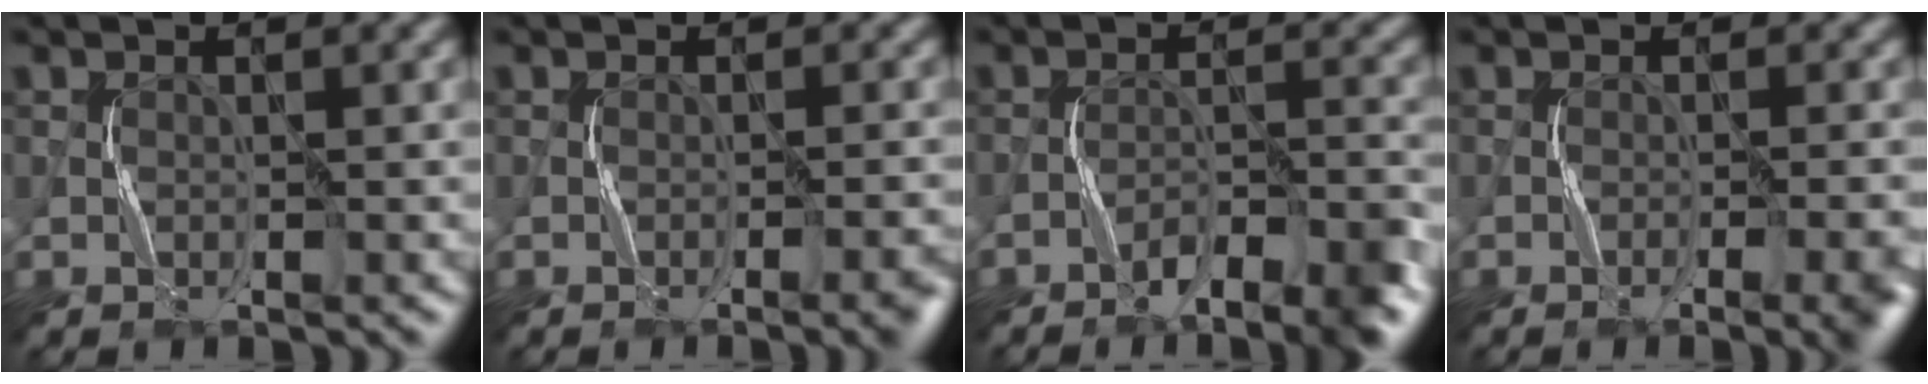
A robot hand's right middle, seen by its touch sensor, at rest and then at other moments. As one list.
[{"total": 2.5, "force": [-1.3, 0.5, 2.1], "torque": [-0.021, 0.006, -0.023]}, {"total": 5.5, "force": [-3.9, 1.2, 3.6], "torque": [-0.054, 0.004, -0.062]}, {"total": 4.3, "force": [-2.1, 1.1, 3.6], "torque": [-0.039, 0.004, -0.031]}]